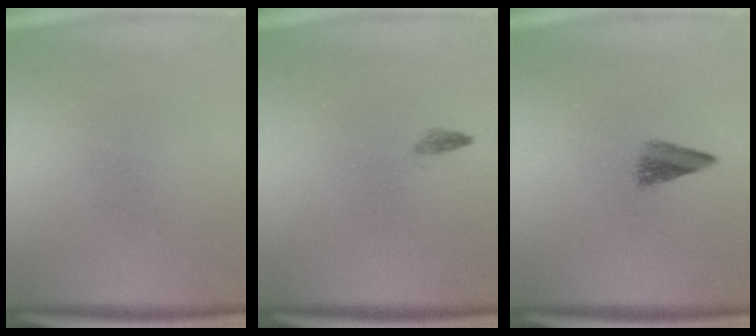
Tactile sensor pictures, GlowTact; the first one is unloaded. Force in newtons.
{"total": 0.8}
{"total": 2.9}